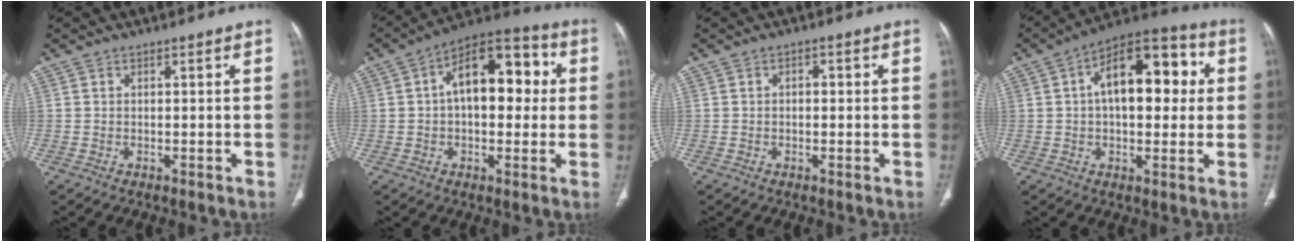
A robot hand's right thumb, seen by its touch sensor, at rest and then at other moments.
{"total": 16.2, "force": [2.4, 9.0, 13.2], "torque": [-0.163, 0.038, 0.027]}
{"total": 1.4, "force": [0.0, 0.9, 1.1], "torque": [-0.010, 0.005, -0.005]}
{"total": 17.7, "force": [3.2, 9.4, 14.7], "torque": [-0.183, 0.034, 0.039]}